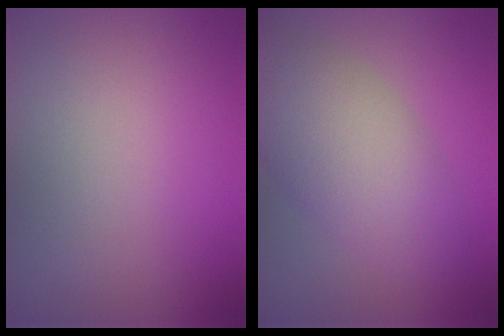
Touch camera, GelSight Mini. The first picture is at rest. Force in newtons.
{"total": 6.4, "press": 6.4, "slide": 0.2}